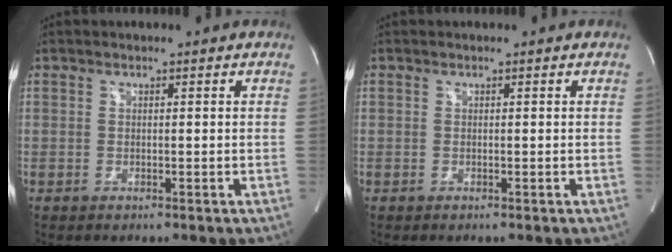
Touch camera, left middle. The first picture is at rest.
{"total": 0.0}